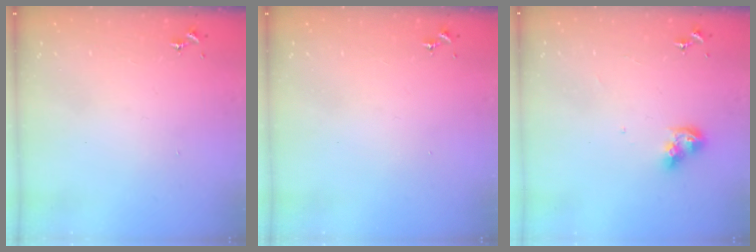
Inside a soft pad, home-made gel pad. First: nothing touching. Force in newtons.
{"total": 0.0}
{"total": 8.2, "press": 8.2, "slide": 0.5}